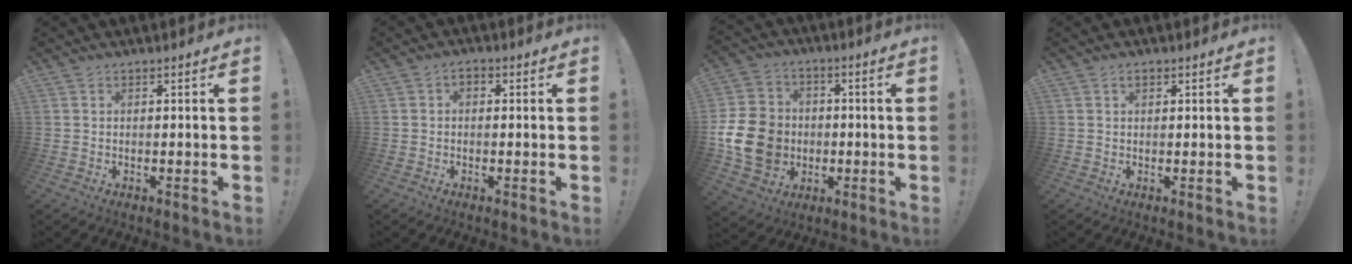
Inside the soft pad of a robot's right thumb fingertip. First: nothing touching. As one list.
[{"total": 1.7, "force": [-0.7, 1.1, 1.1], "torque": [-0.025, 0.009, -0.012]}, {"total": 16.3, "force": [-3.1, 13.6, 8.5], "torque": [-0.153, 0.030, -0.045]}, {"total": 1.3, "force": [0.7, 0.8, 0.7], "torque": [-0.012, 0.001, 0.013]}]